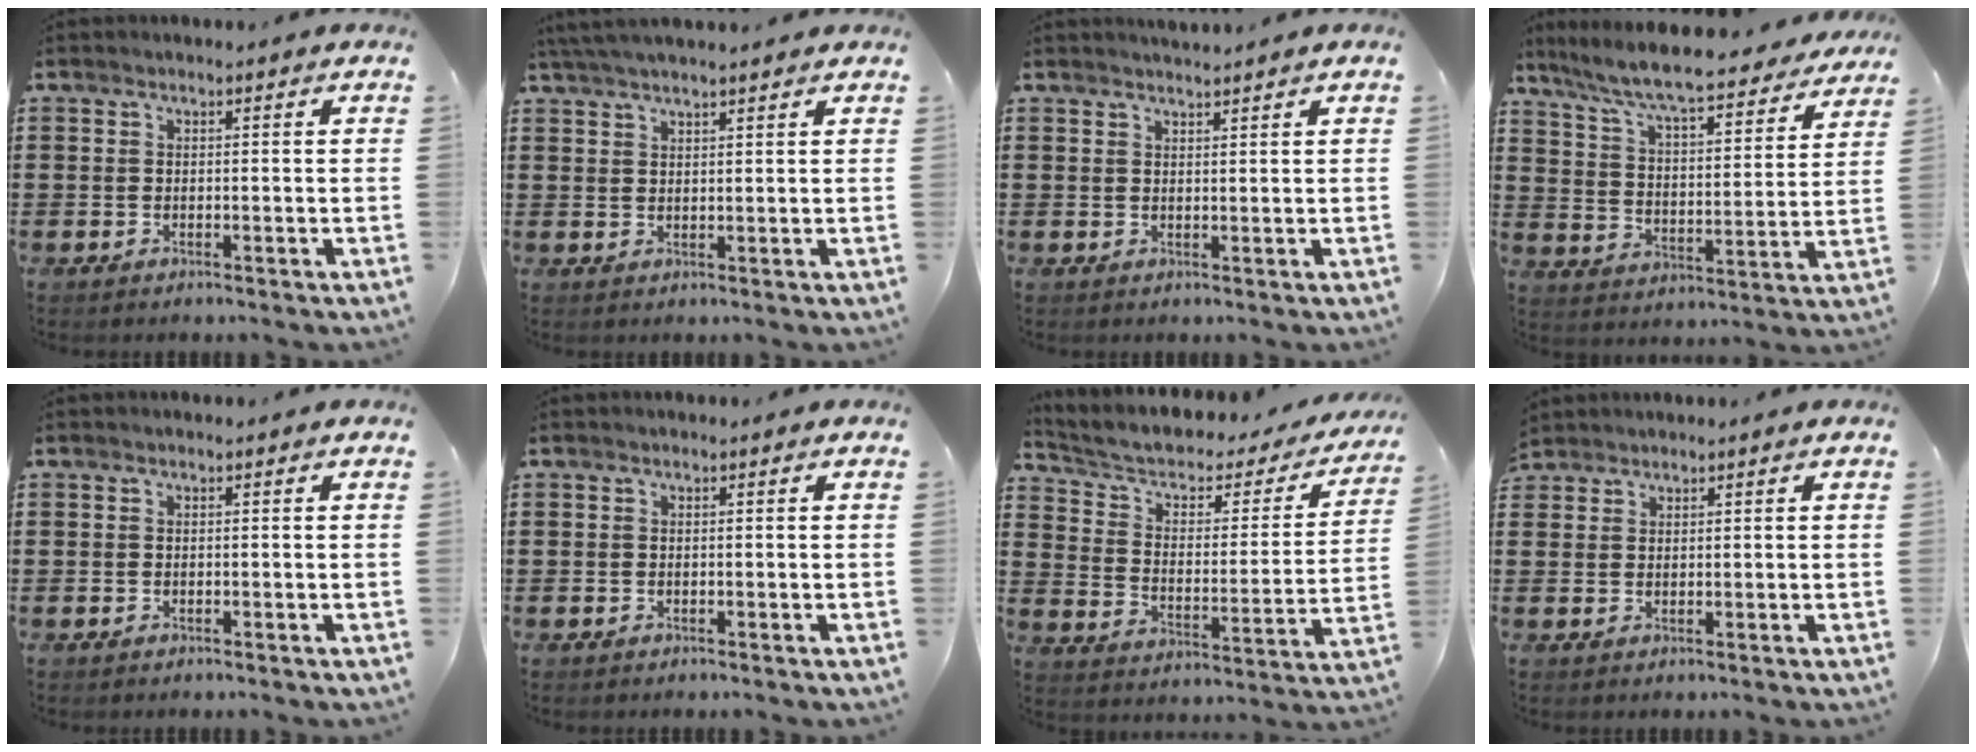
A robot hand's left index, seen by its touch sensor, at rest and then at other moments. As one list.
[{"total": 3.0, "force": [2.7, 0.0, 1.3], "torque": [-0.031, 0.001, 0.051]}, {"total": 2.2, "force": [2.2, -0.1, 0.1], "torque": [-0.008, -0.004, 0.043]}, {"total": 8.2, "force": [7.5, 0.0, 3.5], "torque": [-0.098, -0.047, 0.124]}, {"total": 0.0}, {"total": 0.0}, {"total": 4.5, "force": [2.9, 2.4, 2.4], "torque": [-0.064, -0.020, 0.042]}, {"total": 1.6, "force": [1.6, 0.4, -0.1], "torque": [-0.002, 0.002, 0.032]}]